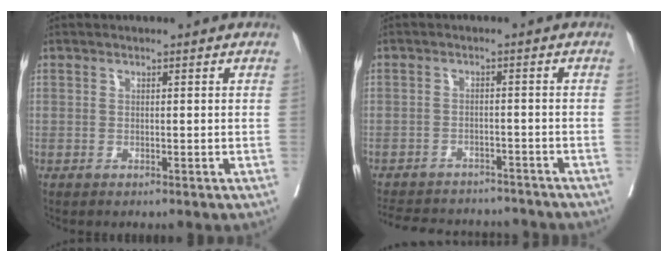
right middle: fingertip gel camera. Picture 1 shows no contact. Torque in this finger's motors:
{"motor_torque": [0.56, -0.71, -0.02, -0.03]}